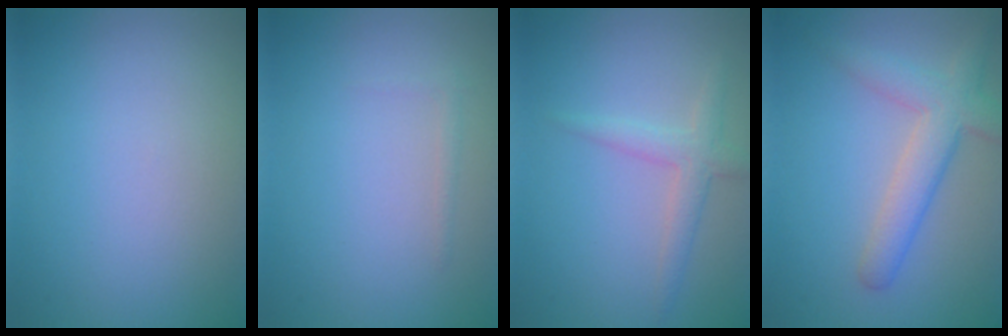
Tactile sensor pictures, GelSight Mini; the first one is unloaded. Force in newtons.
{"total": 0.5, "press": 0.5, "slide": 0.0}
{"total": 2.2, "press": 2.2, "slide": 0.0}
{"total": 4.1, "press": 4.1, "slide": 0.2}